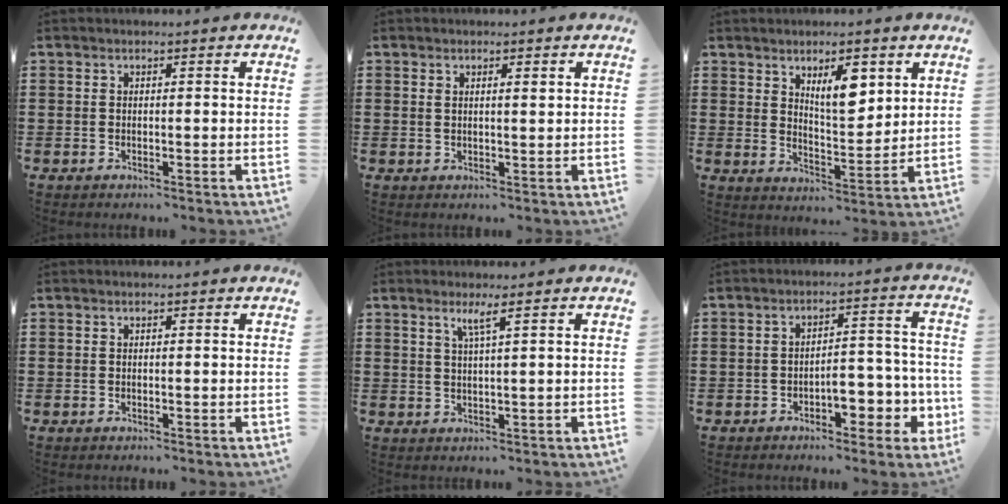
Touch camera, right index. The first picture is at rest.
{"total": 1.2, "force": [0.5, 0.3, 1.0], "torque": [-0.020, 0.004, 0.008]}
{"total": 7.1, "force": [3.6, 3.0, 5.4], "torque": [-0.083, -0.005, 0.056]}
{"total": 0.0}
{"total": 2.7, "force": [1.5, -0.2, 2.2], "torque": [-0.047, -0.004, 0.024]}
{"total": 5.7, "force": [-2.6, 2.9, 4.2], "torque": [-0.055, 0.004, -0.050]}